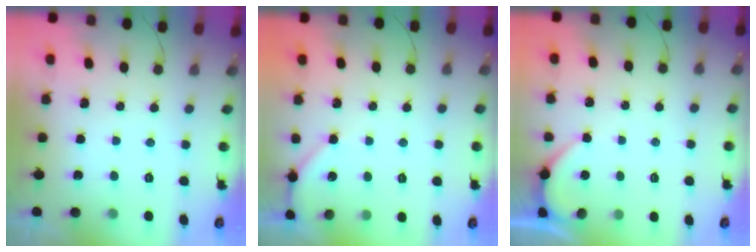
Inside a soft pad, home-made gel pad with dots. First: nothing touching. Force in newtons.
{"total": 3.5, "press": 3.4, "slide": 0.4}
{"total": 2.0, "press": 2.0, "slide": 0.2}